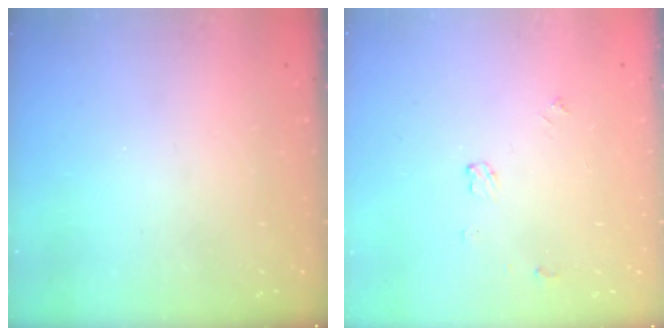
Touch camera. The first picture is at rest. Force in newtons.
{"total": 4.4, "press": 4.4, "slide": 0.2}